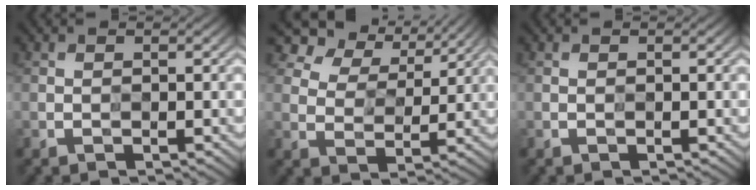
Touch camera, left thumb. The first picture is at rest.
{"total": 7.6, "force": [5.9, 4.1, 2.6], "torque": [-0.058, 0.008, 0.097]}
{"total": 0.0}